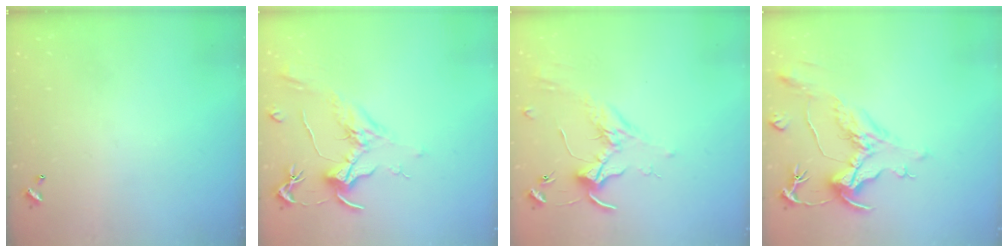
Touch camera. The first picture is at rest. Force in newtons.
{"total": 2.0, "press": 1.7, "slide": 0.9}
{"total": 1.7, "press": 1.6, "slide": 0.4}
{"total": 1.8, "press": 0.8, "slide": 1.5}